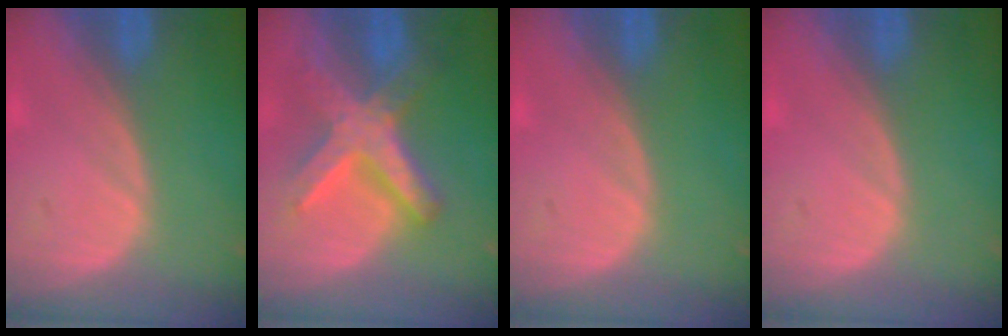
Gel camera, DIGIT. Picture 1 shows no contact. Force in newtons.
{"total": 8.9, "press": 8.9, "slide": 0.7}
{"total": 0.0}
{"total": 0.0}